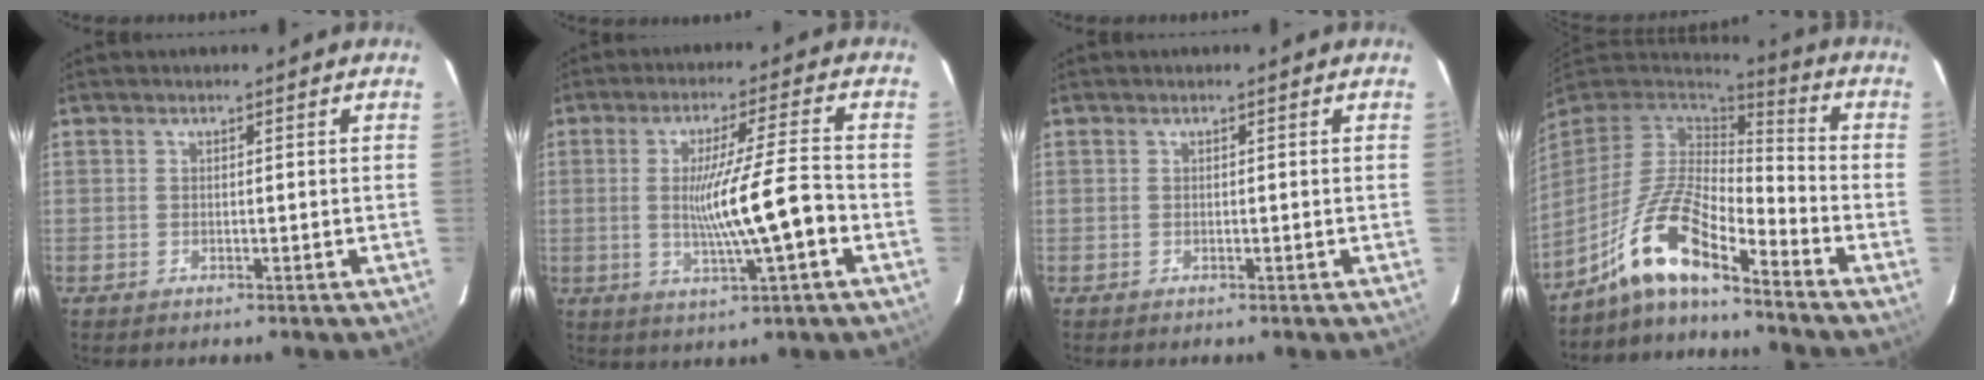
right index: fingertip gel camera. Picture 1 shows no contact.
{"total": 11.6, "force": [-1.9, -0.2, 11.4], "torque": [-0.201, -0.003, -0.031]}
{"total": 0.0}
{"total": 12.0, "force": [-8.5, 2.3, 8.2], "torque": [-0.169, 0.019, -0.158]}